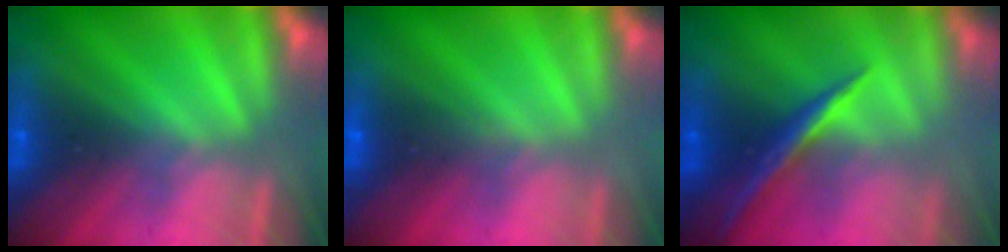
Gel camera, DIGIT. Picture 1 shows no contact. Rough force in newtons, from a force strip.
{"total": 3.0}
{"total": 1.5}